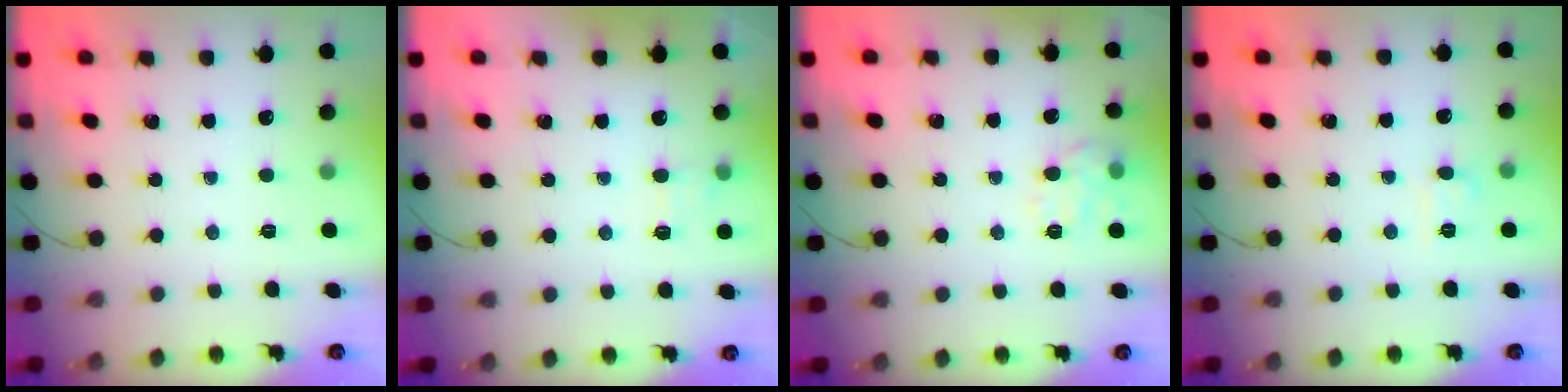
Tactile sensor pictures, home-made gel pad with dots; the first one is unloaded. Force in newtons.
{"total": 6.4, "press": 6.2, "slide": 1.4}
{"total": 7.0, "press": 7.0, "slide": 0.7}
{"total": 6.0, "press": 5.7, "slide": 1.9}